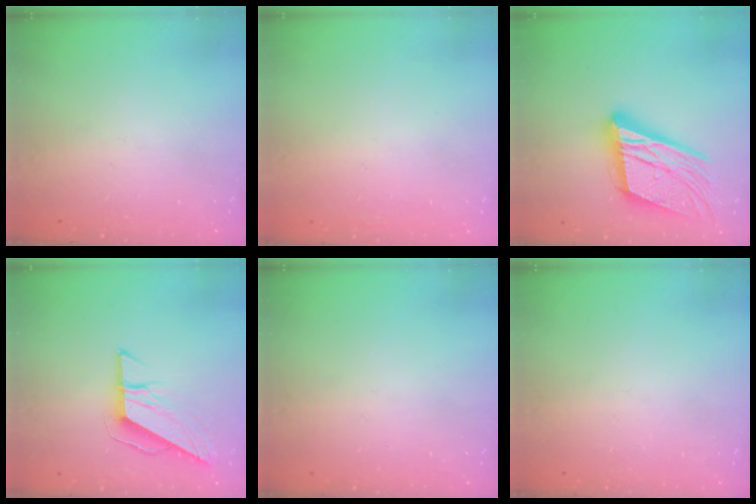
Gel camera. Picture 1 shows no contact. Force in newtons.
{"total": 1.8, "press": 1.7, "slide": 0.4}
{"total": 25.1, "press": 24.8, "slide": 4.1}
{"total": 8.3, "press": 8.3, "slide": 0.7}
{"total": 0.0}
{"total": 0.0}